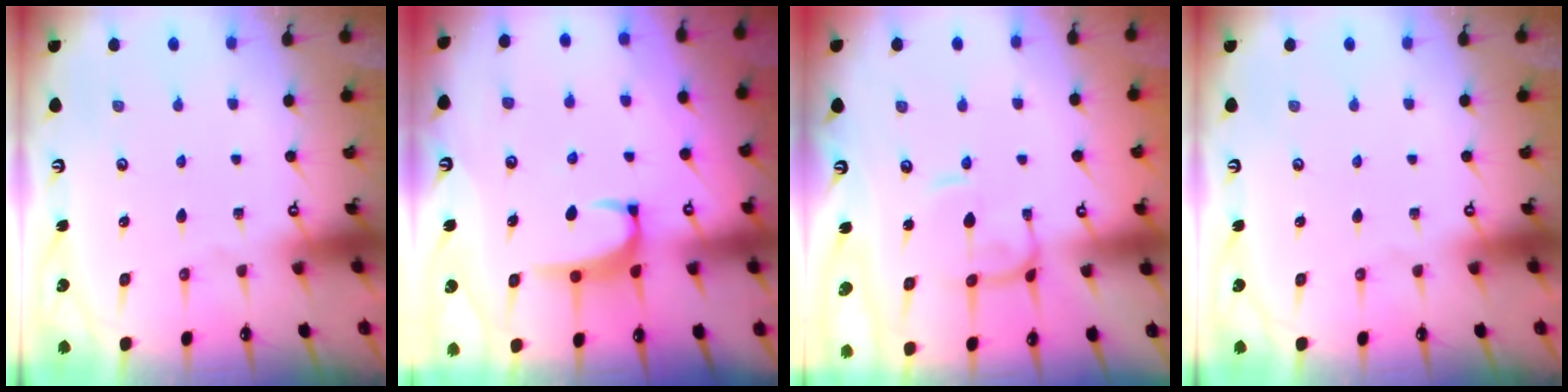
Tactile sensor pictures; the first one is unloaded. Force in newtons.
{"total": 2.2, "press": 2.1, "slide": 0.6}
{"total": 0.6, "press": 0.5, "slide": 0.4}
{"total": 0.0}